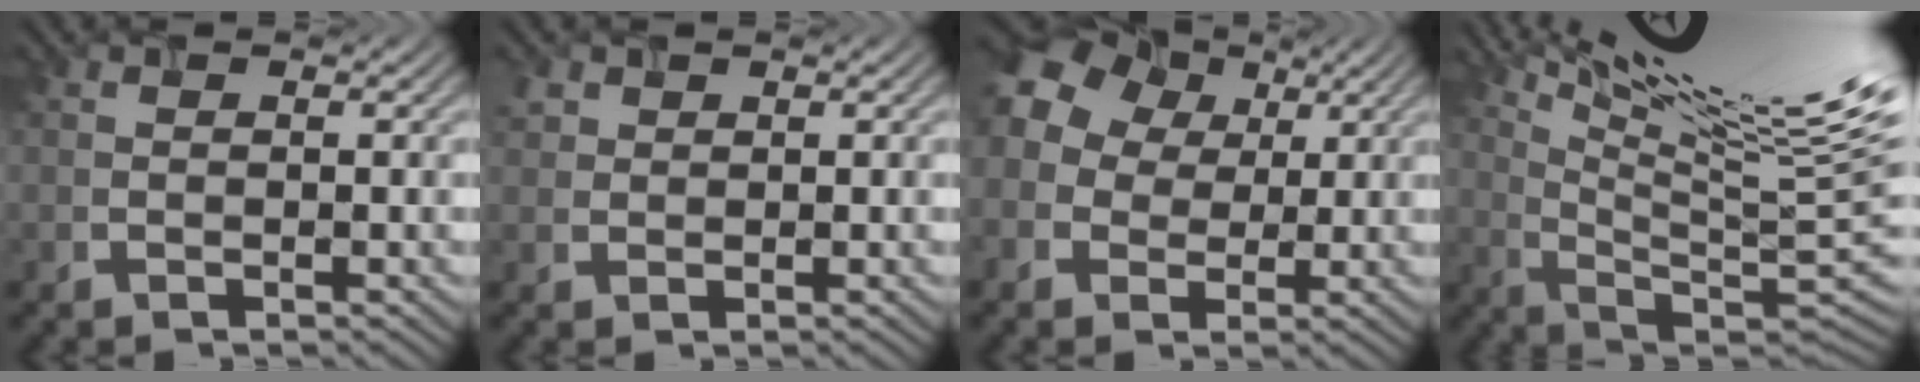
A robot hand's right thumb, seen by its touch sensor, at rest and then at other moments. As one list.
[{"total": 1.6, "force": [1.0, 1.1, 0.6], "torque": [-0.014, 0.008, 0.026]}, {"total": 13.4, "force": [4.5, 10.3, 7.4], "torque": [-0.205, 0.051, 0.085]}, {"total": 17.5, "force": [9.4, 2.9, 14.5], "torque": [-0.211, -0.004, 0.143]}]